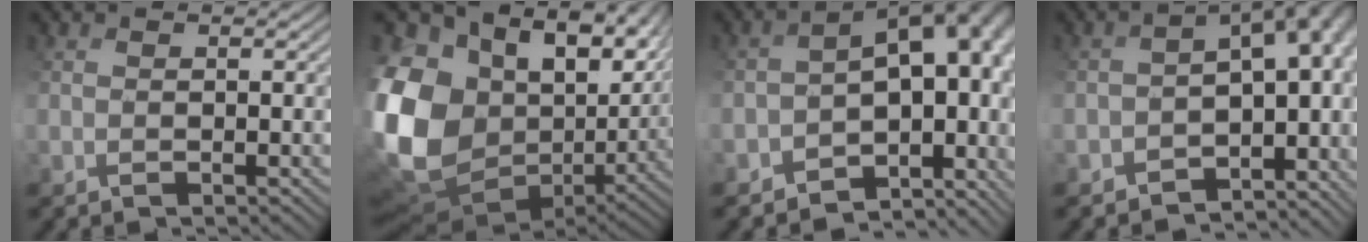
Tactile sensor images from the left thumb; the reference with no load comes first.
{"total": 20.5, "force": [2.2, 14.3, 14.5], "torque": [-0.359, -0.040, 0.097]}
{"total": 14.6, "force": [-2.7, 8.2, 11.8], "torque": [-0.160, -0.039, 0.020]}
{"total": 12.5, "force": [-3.1, 7.4, 9.6], "torque": [-0.132, -0.047, 0.017]}